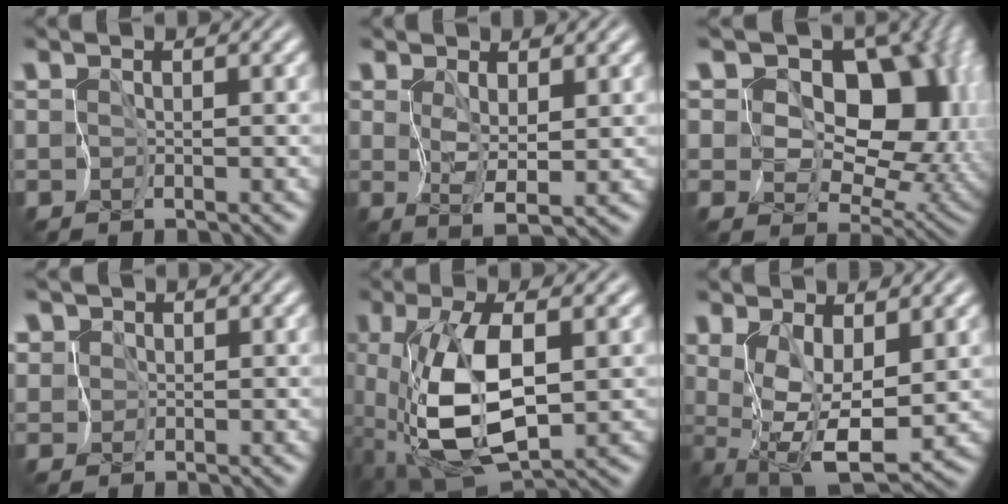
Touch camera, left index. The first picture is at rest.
{"total": 2.1, "force": [0.8, 0.5, 1.9], "torque": [-0.040, -0.008, 0.020]}
{"total": 16.8, "force": [6.0, 11.2, 11.0], "torque": [-0.150, 0.034, 0.092]}
{"total": 2.9, "force": [1.4, 2.4, 0.6], "torque": [-0.021, 0.011, 0.020]}
{"total": 9.7, "force": [-0.4, 4.7, 8.5], "torque": [-0.185, -0.012, 0.001]}
{"total": 6.1, "force": [0.6, 3.0, 5.3], "torque": [-0.108, -0.018, 0.019]}